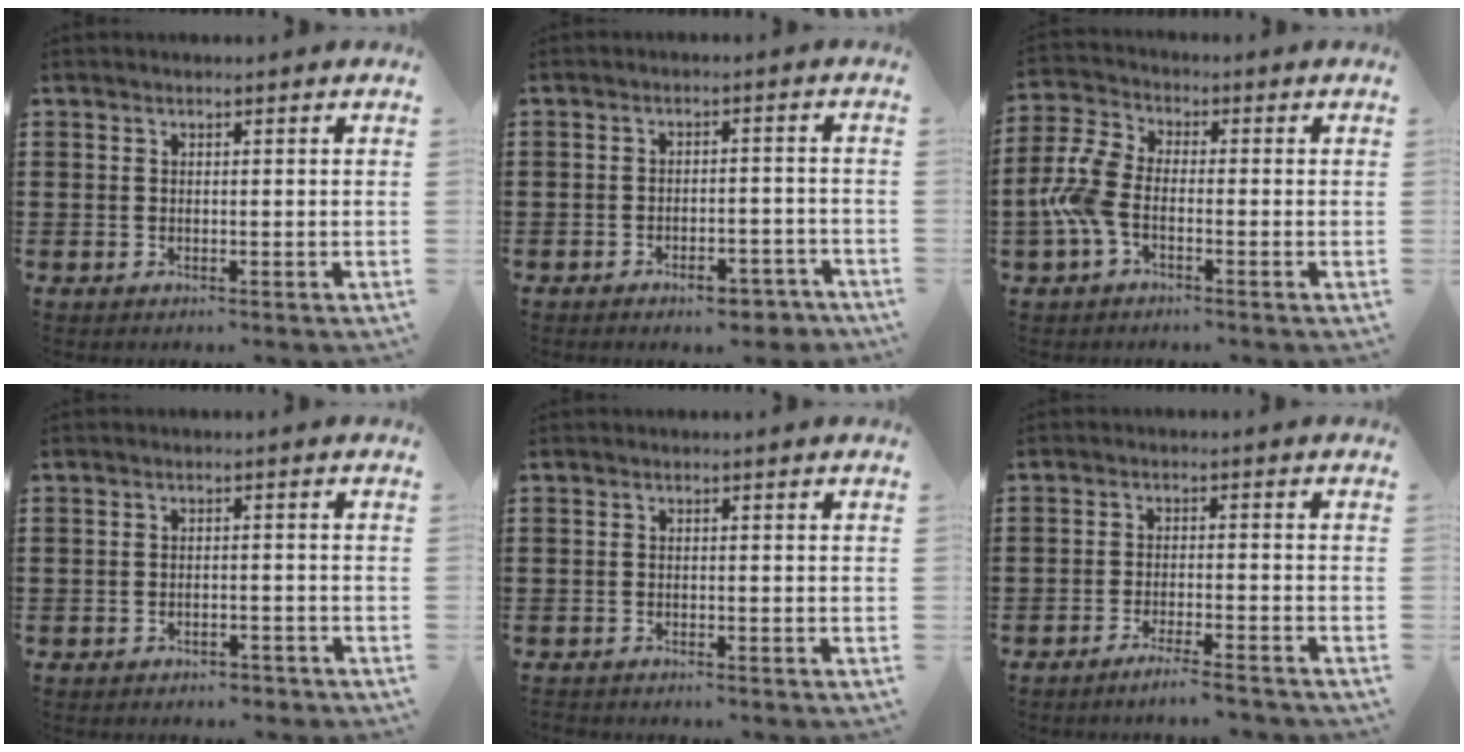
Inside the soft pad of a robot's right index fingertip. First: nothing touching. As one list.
[{"total": 4.6, "force": [-3.9, 1.2, 2.1], "torque": [-0.030, 0.005, -0.072]}, {"total": 7.1, "force": [-2.5, 3.7, 5.6], "torque": [-0.151, -0.009, -0.055]}, {"total": 1.8, "force": [-1.7, 0.4, 0.2], "torque": [-0.010, 0.001, -0.037]}, {"total": 0.7, "force": [-0.7, 0.0, -0.1], "torque": [0.000, 0.002, -0.016]}, {"total": 3.4, "force": [-3.1, -0.4, 1.3], "torque": [-0.022, -0.001, -0.059]}]